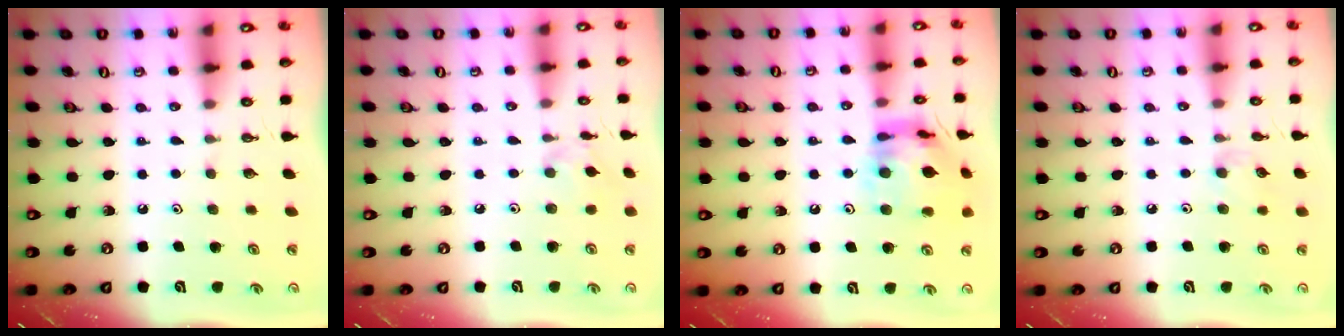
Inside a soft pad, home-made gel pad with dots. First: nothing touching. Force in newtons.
{"total": 7.0, "press": 7.0, "slide": 1.0}
{"total": 15.4, "press": 15.3, "slide": 1.6}
{"total": 6.1, "press": 6.1, "slide": 0.7}